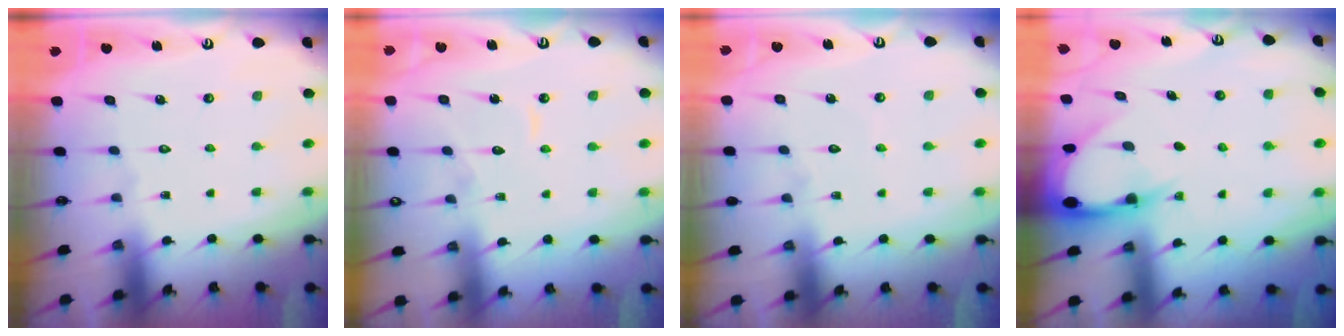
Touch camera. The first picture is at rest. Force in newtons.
{"total": 5.7, "press": 5.7, "slide": 0.6}
{"total": 2.9, "press": 2.9, "slide": 0.3}
{"total": 5.0, "press": 5.0, "slide": 0.8}